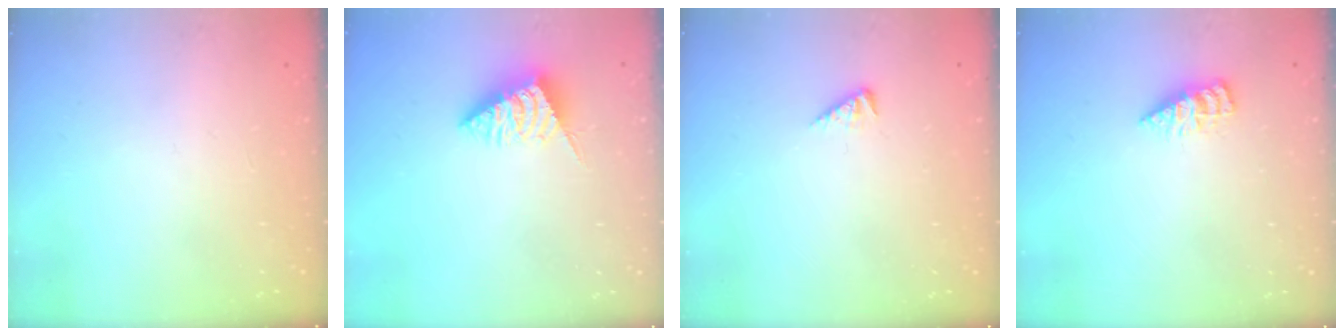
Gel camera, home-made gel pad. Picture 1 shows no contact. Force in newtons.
{"total": 4.9, "press": 4.9, "slide": 0.2}
{"total": 2.4, "press": 2.3, "slide": 0.5}
{"total": 2.4, "press": 2.4, "slide": 0.3}